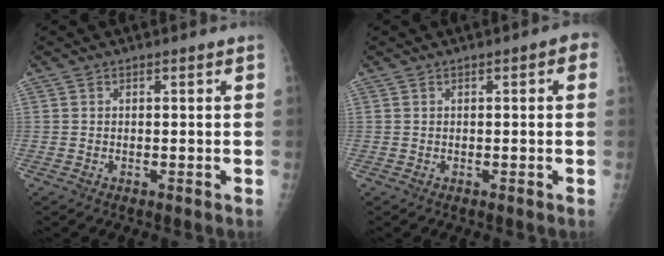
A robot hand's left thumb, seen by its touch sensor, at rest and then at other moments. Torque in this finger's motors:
{"motor_torque": [-0.31, -0.17, 0.18, 0.10, 0.04]}